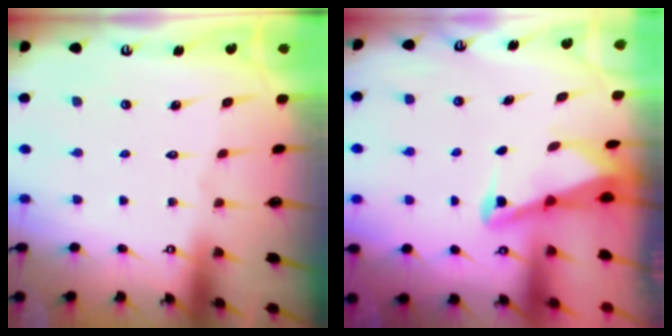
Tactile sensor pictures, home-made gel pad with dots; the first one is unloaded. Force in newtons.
{"total": 2.6, "press": 2.5, "slide": 0.6}